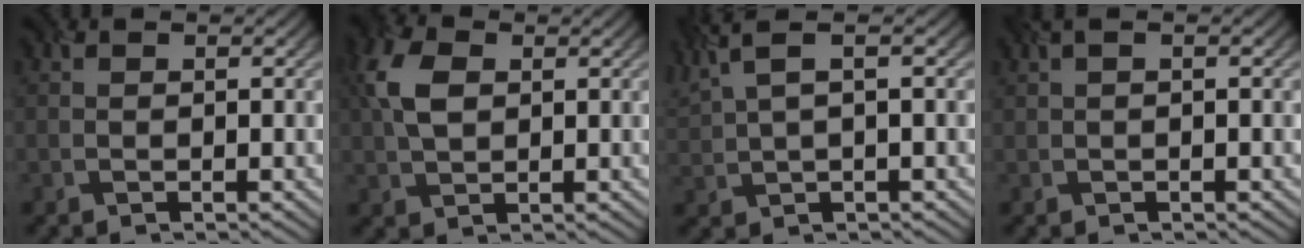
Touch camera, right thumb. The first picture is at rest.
{"total": 5.8, "force": [1.4, 3.8, 4.2], "torque": [-0.108, 0.010, 0.020]}
{"total": 5.0, "force": [2.7, 1.2, 4.0], "torque": [-0.097, 0.015, 0.058]}
{"total": 1.0, "force": [0.4, 0.3, 0.8], "torque": [-0.019, 0.004, 0.008]}